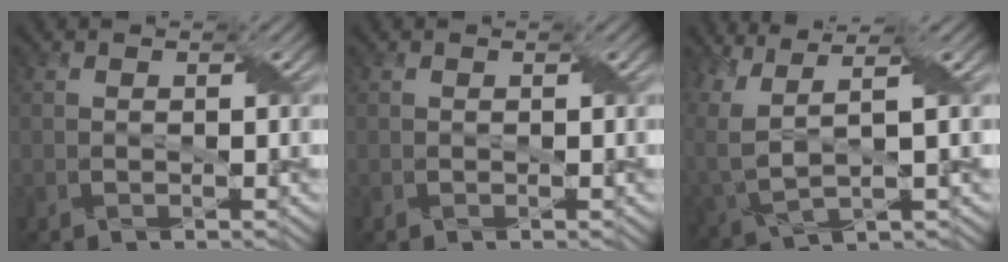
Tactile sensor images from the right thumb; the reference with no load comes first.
{"total": 0.0}
{"total": 6.8, "force": [2.6, 2.5, 5.8], "torque": [-0.160, -0.003, 0.057]}